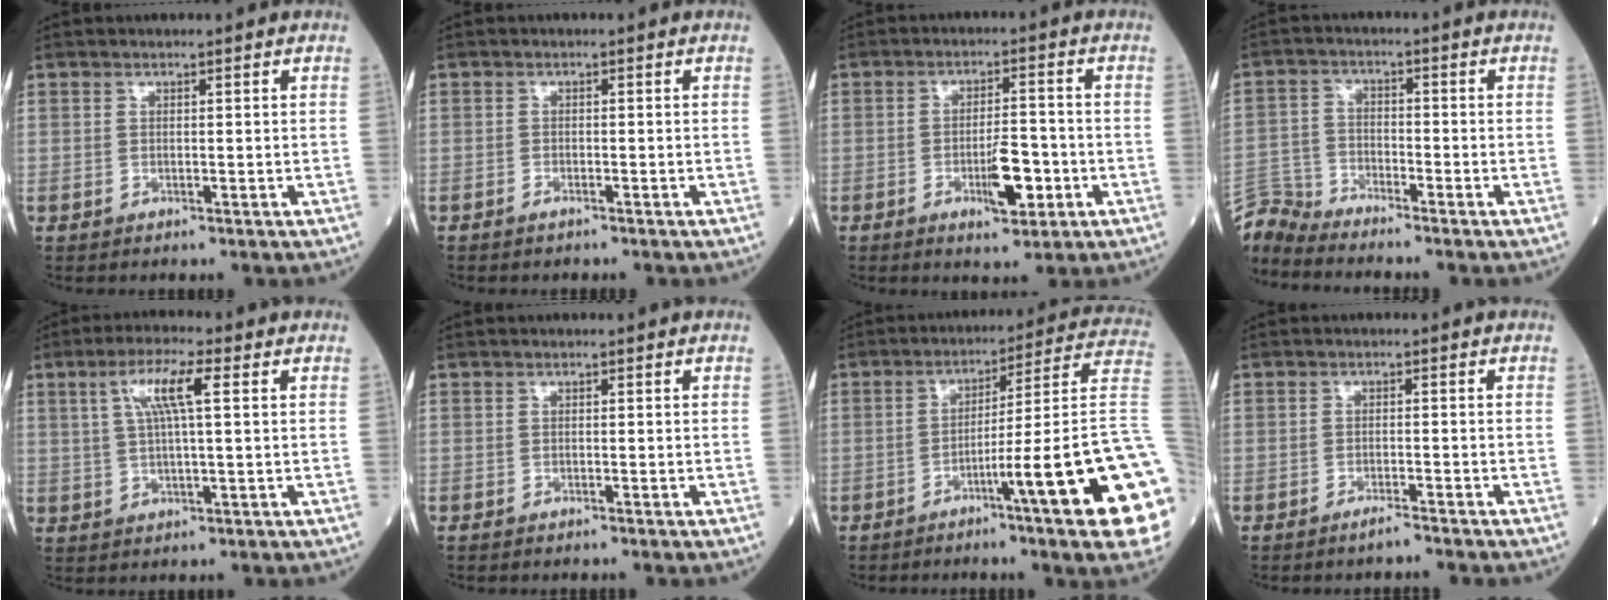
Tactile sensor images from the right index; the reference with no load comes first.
{"total": 0.6, "force": [-0.6, 0.1, 0.2], "torque": [-0.009, 0.000, -0.007]}
{"total": 6.2, "force": [-2.2, 1.6, 5.6], "torque": [-0.094, -0.002, -0.030]}
{"total": 5.9, "force": [-5.7, -1.1, -1.0], "torque": [0.009, -0.003, -0.113]}
{"total": 6.4, "force": [2.0, 0.4, 6.1], "torque": [-0.120, 0.012, 0.040]}
{"total": 1.0, "force": [-0.9, 0.0, 0.5], "torque": [-0.008, 0.001, -0.010]}
{"total": 20.2, "force": [-6.3, -1.0, 19.2], "torque": [-0.177, 0.010, -0.092]}
{"total": 1.9, "force": [-1.8, -0.3, 0.6], "torque": [-0.016, -0.002, -0.028]}